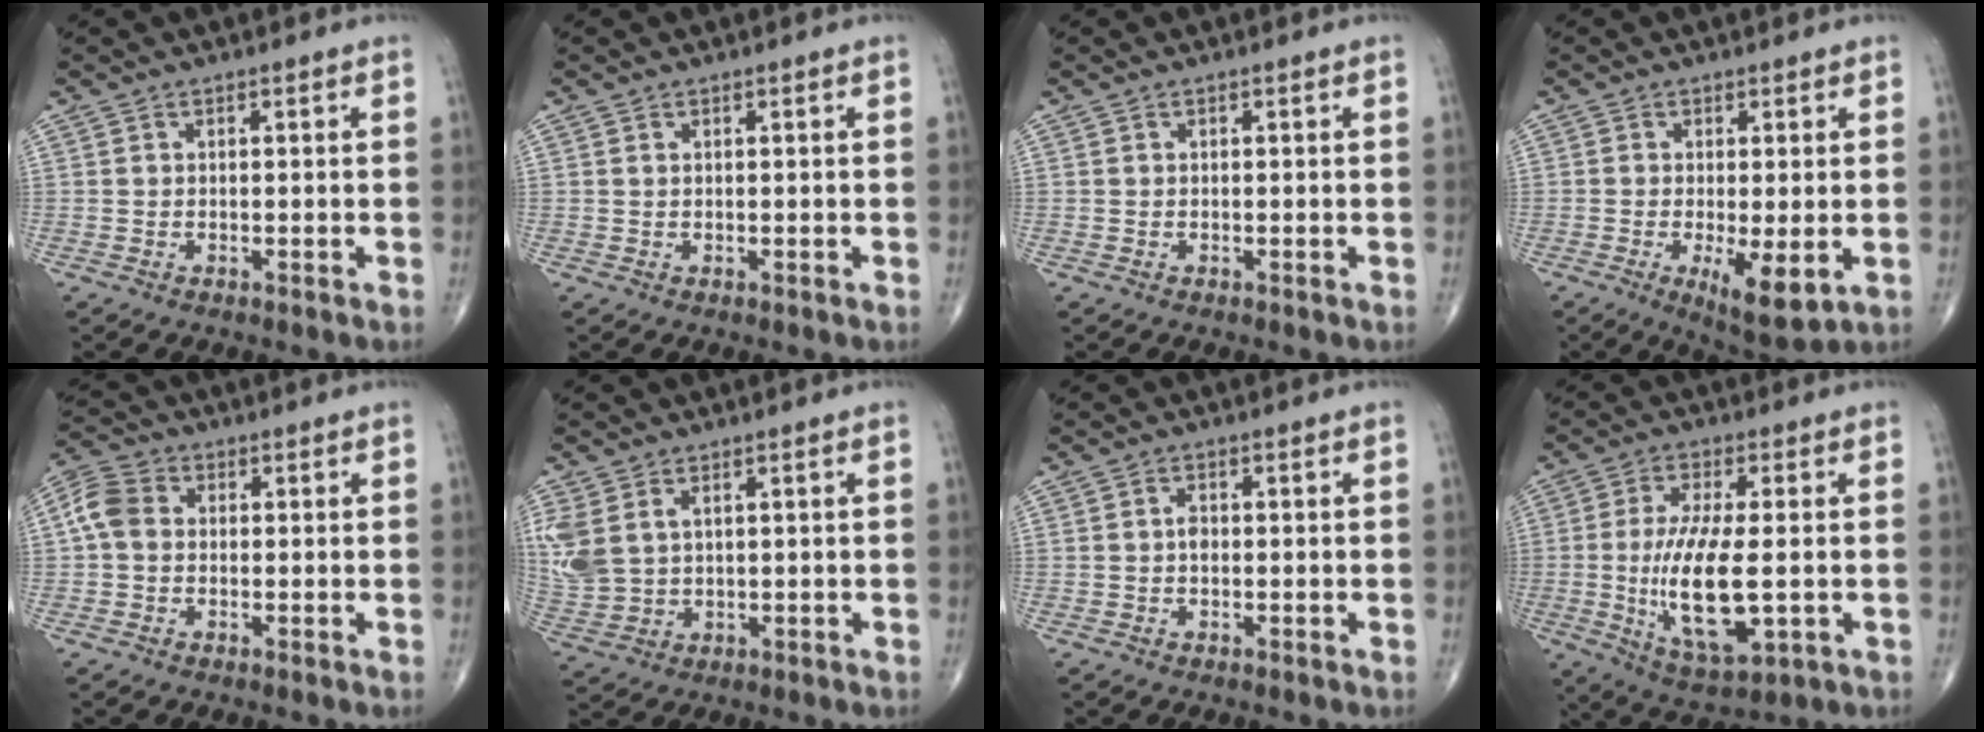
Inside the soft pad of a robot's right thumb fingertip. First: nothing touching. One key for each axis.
{"total": 0.0}
{"total": 0.0}
{"total": 7.8, "fx": -1.9, "fy": 2.5, "fz": 7.2, "tx": -0.115, "ty": -0.024, "tz": -0.025}
{"total": 5.9, "fx": 0.3, "fy": 4.6, "fz": 3.7, "tx": -0.078, "ty": 0.020, "tz": -0.004}
{"total": 9.1, "fx": 2.8, "fy": 6.1, "fz": 6.2, "tx": -0.155, "ty": -0.004, "tz": 0.069}
{"total": 1.6, "fx": -0.1, "fy": 1.1, "fz": 1.2, "tx": -0.018, "ty": 0.003, "tz": -0.004}
{"total": 14.8, "fx": -1.6, "fy": 5.1, "fz": 13.8, "tx": -0.267, "ty": -0.017, "tz": -0.020}